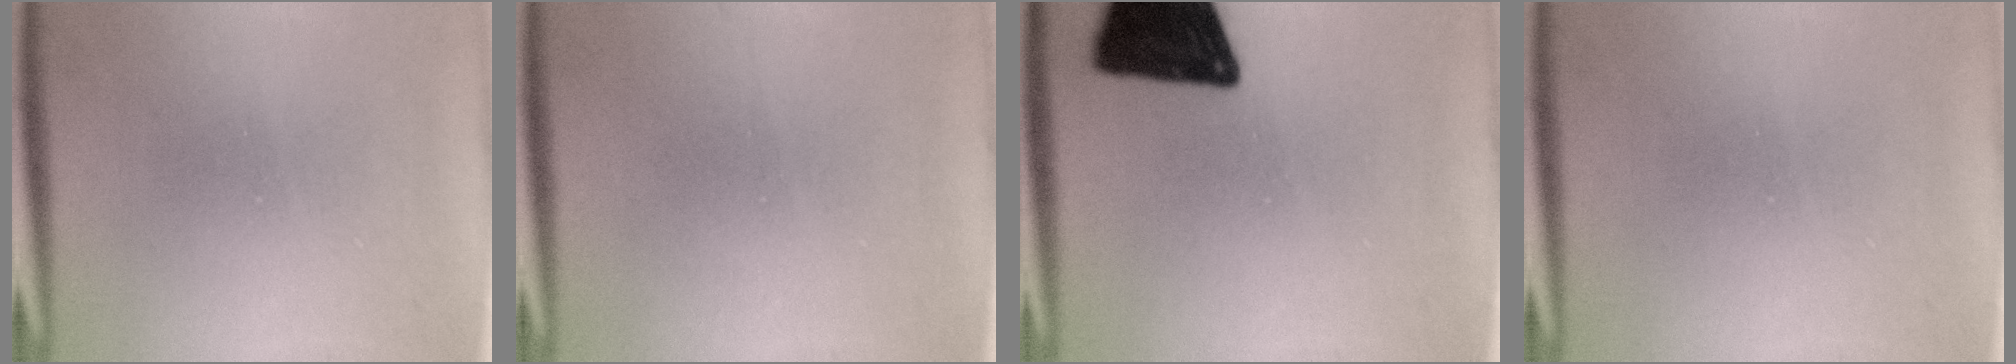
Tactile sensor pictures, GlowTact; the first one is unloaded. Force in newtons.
{"total": 1.1}
{"total": 19.5}
{"total": 0.0}